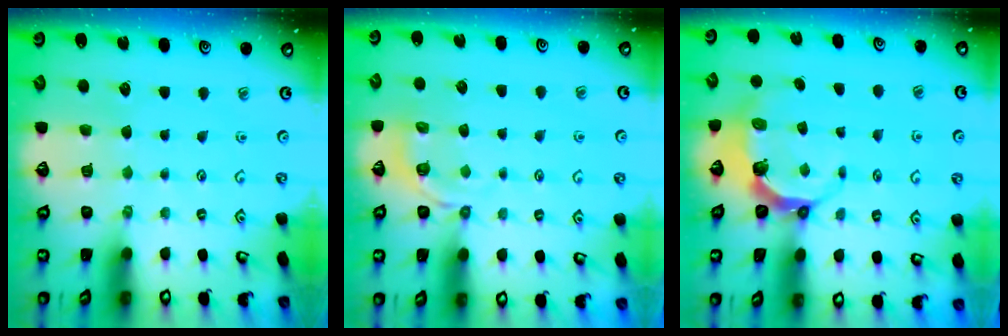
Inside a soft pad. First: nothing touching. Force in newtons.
{"total": 2.8, "press": 2.1, "slide": 1.8}
{"total": 5.8, "press": 4.8, "slide": 3.4}